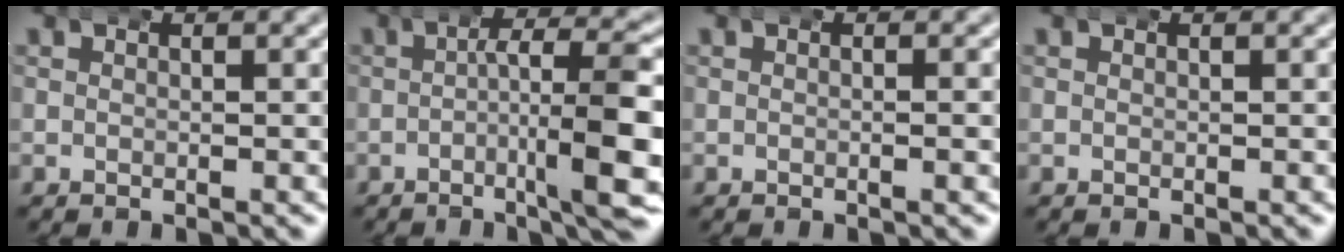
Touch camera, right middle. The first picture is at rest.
{"total": 7.0, "force": [-1.5, 1.3, 6.7], "torque": [-0.097, 0.001, -0.027]}
{"total": 0.6, "force": [0.0, 0.1, 0.6], "torque": [-0.009, 0.004, -0.003]}
{"total": 0.0}